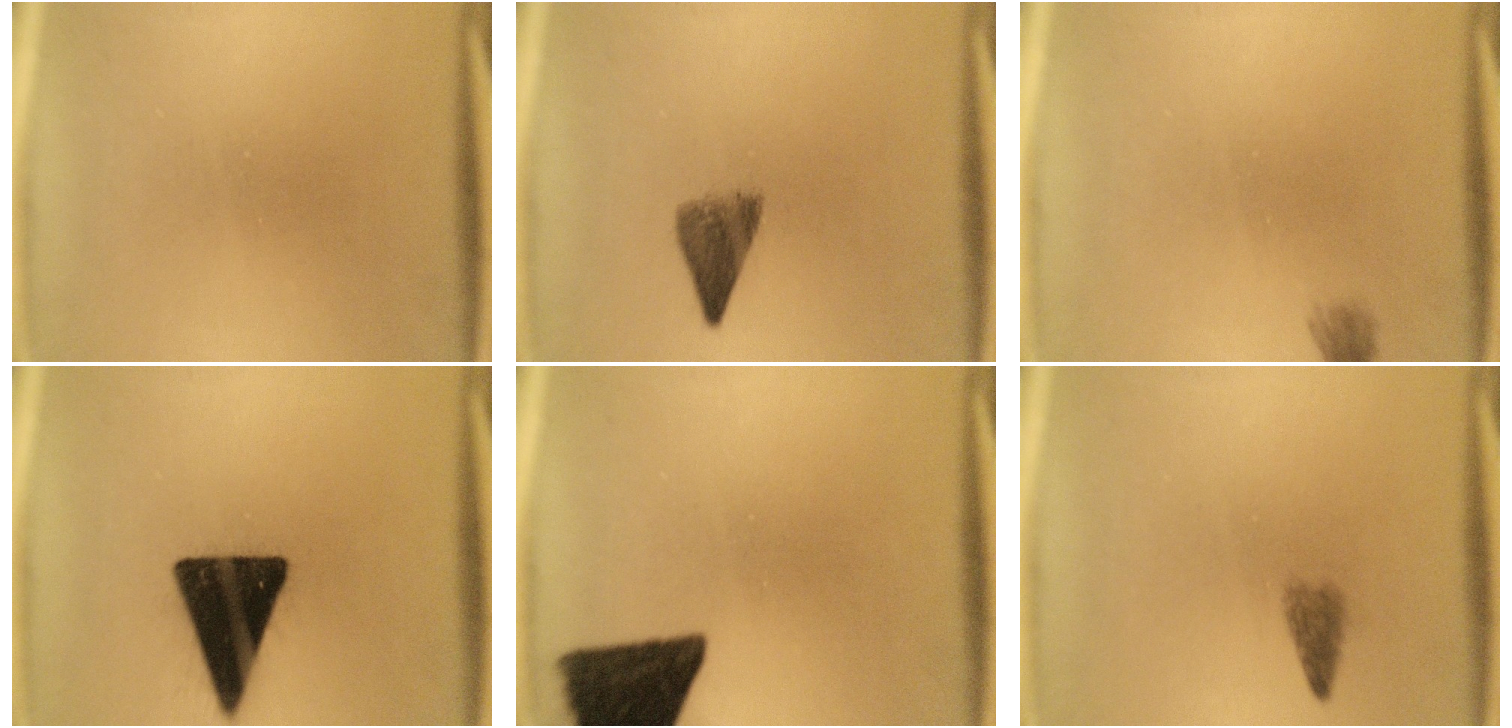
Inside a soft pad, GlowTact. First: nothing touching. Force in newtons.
{"total": 4.7}
{"total": 1.9}
{"total": 18.6}
{"total": 14.8}
{"total": 2.2}